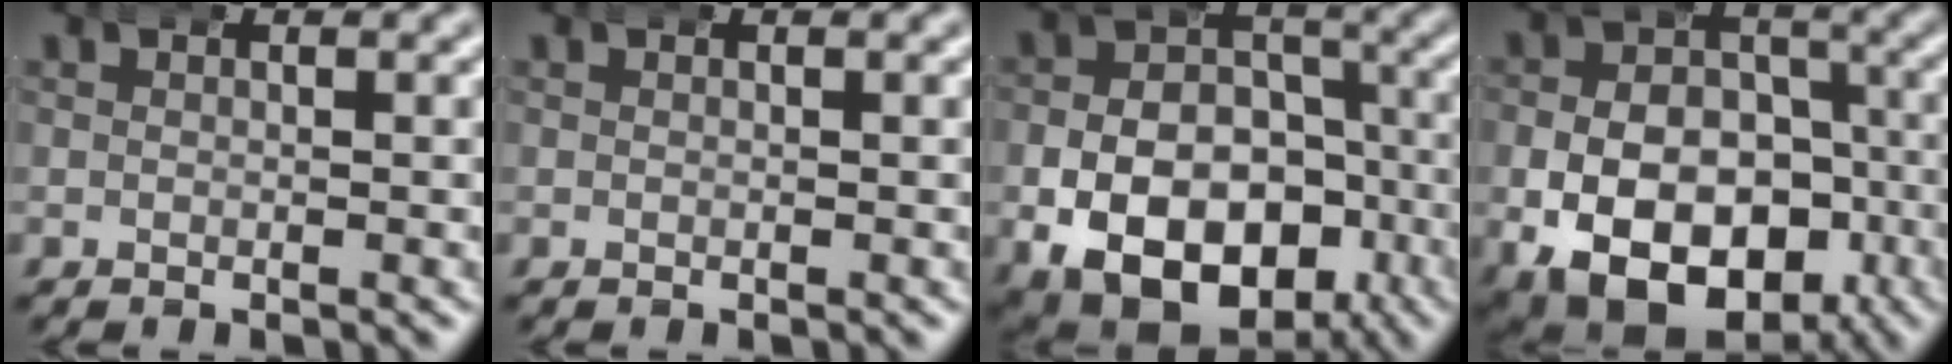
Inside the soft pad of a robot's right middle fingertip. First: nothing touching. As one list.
[{"total": 0.0}, {"total": 14.9, "force": [-5.8, 11.1, 8.0], "torque": [-0.148, -0.048, -0.078]}, {"total": 14.5, "force": [-5.8, 10.6, 8.0], "torque": [-0.148, -0.057, -0.070]}]